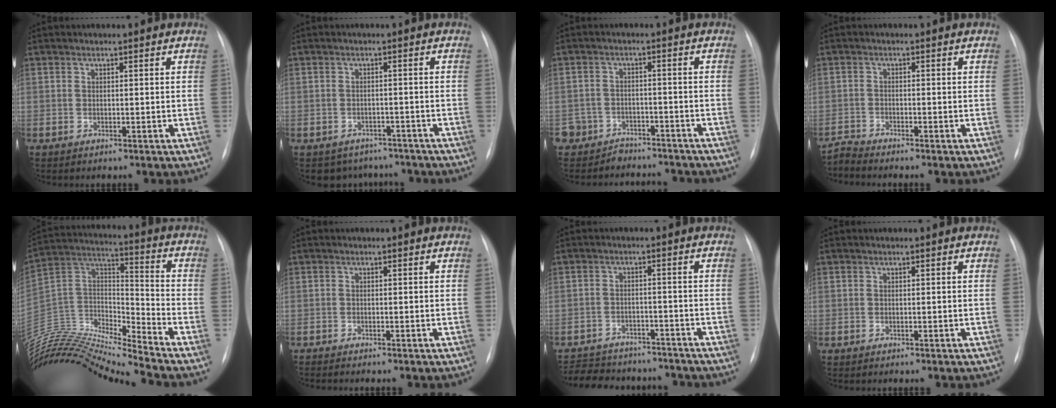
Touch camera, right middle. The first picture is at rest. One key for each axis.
{"total": 5.9, "fx": -5.0, "fy": 3.2, "fz": 0.0, "tx": 0.012, "ty": 0.018, "tz": -0.061}
{"total": 8.6, "fx": -7.3, "fy": 4.5, "fz": 0.4, "tx": -0.007, "ty": 0.018, "tz": -0.096}
{"total": 2.3, "fx": -2.1, "fy": -0.8, "fz": -0.6, "tx": 0.010, "ty": -0.016, "tz": -0.042}
{"total": 20.7, "fx": -19.8, "fy": -1.3, "fz": 5.9, "tx": -0.108, "ty": 0.028, "tz": -0.353}
{"total": 1.5, "fx": -1.3, "fy": 0.0, "fz": 0.7, "tx": -0.008, "ty": -0.002, "tz": -0.018}
{"total": 14.7, "fx": -13.0, "fy": 5.5, "fz": 4.0, "tx": -0.090, "ty": 0.012, "tz": -0.172}
{"total": 0.0}